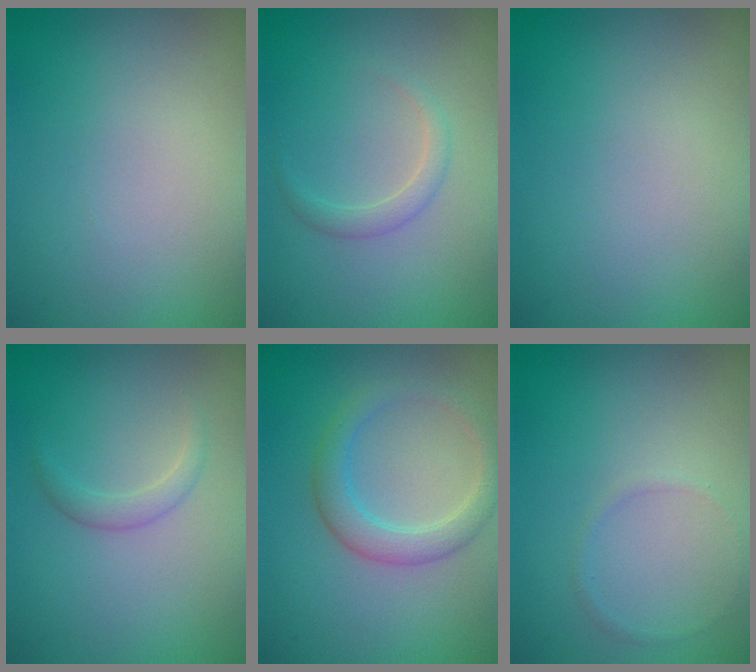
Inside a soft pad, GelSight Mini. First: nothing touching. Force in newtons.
{"total": 1.4, "press": 1.4, "slide": 0.1}
{"total": 0.0}
{"total": 1.2, "press": 1.2, "slide": 0.0}
{"total": 2.9, "press": 2.9, "slide": 0.2}
{"total": 0.6, "press": 0.6, "slide": 0.1}